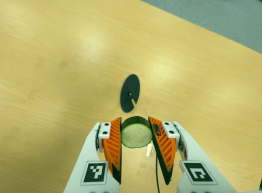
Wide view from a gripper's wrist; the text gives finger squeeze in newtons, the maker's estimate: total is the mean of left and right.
{"total": 12.5, "left": 11.3, "right": 13.7}